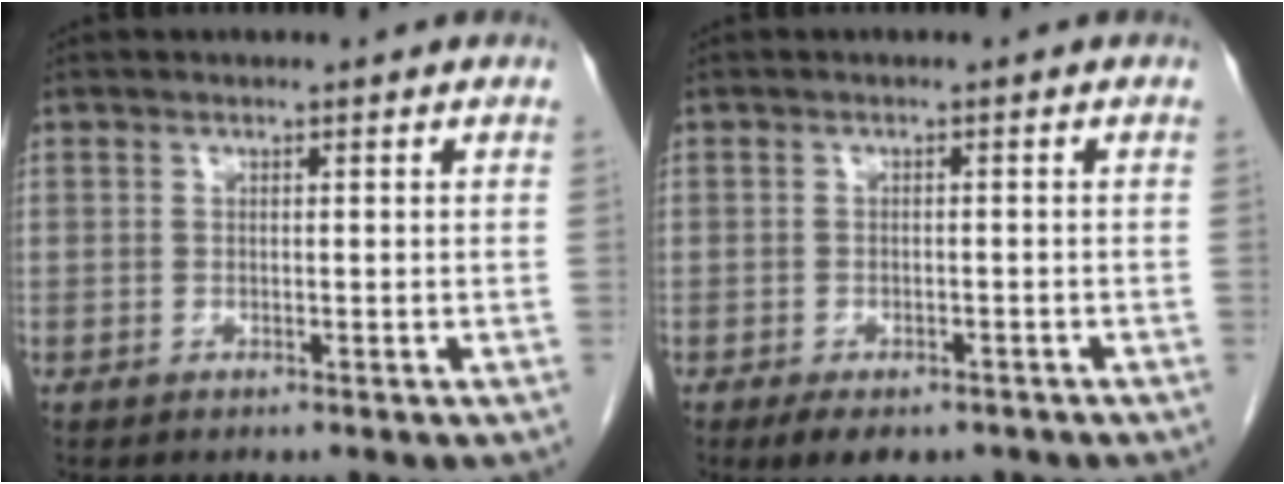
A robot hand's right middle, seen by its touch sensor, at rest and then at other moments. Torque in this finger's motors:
{"motor_torque": [0.43, -0.23, 0.11, 0.03]}